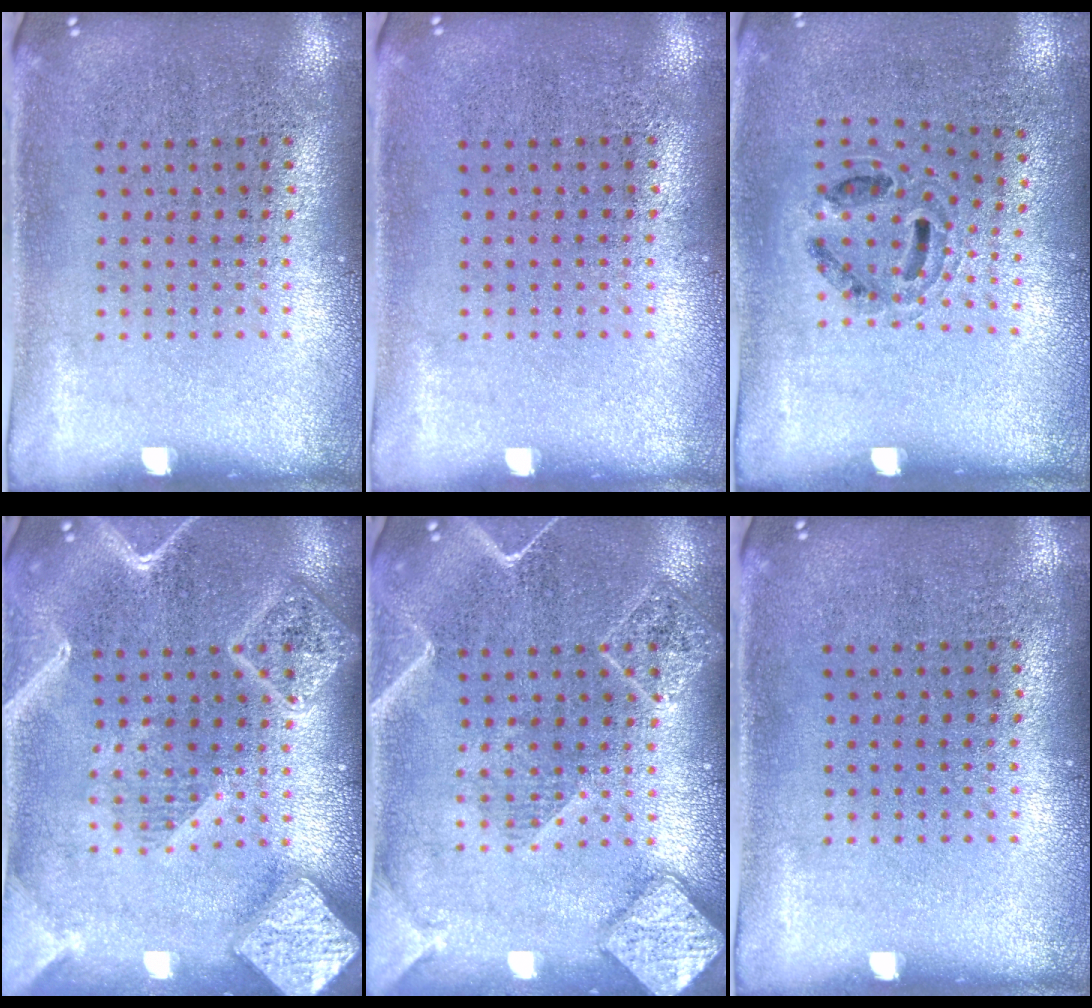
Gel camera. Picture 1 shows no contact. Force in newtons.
{"total": 0.0}
{"total": 1.0, "press": 0.8, "slide": 0.5}
{"total": 3.1, "press": 3.1, "slide": 0.3}
{"total": 1.9, "press": 1.9, "slide": 0.2}
{"total": 0.0}